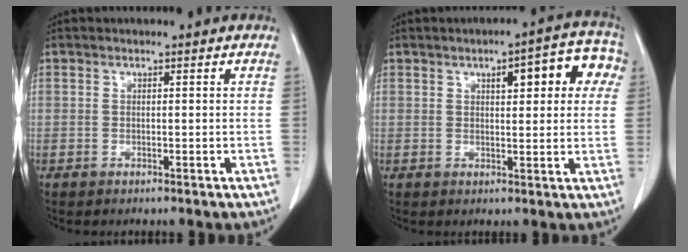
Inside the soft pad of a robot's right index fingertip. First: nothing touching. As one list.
[{"total": 9.5, "force": [3.3, 3.0, 8.4], "torque": [-0.094, 0.028, 0.036]}]